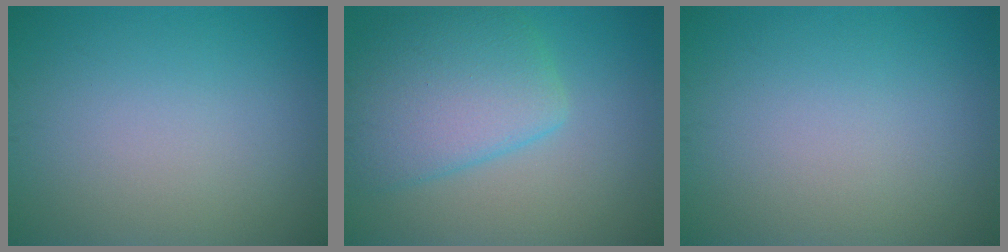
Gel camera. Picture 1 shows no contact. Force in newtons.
{"total": 6.3, "press": 6.2, "slide": 0.5}
{"total": 0.0}